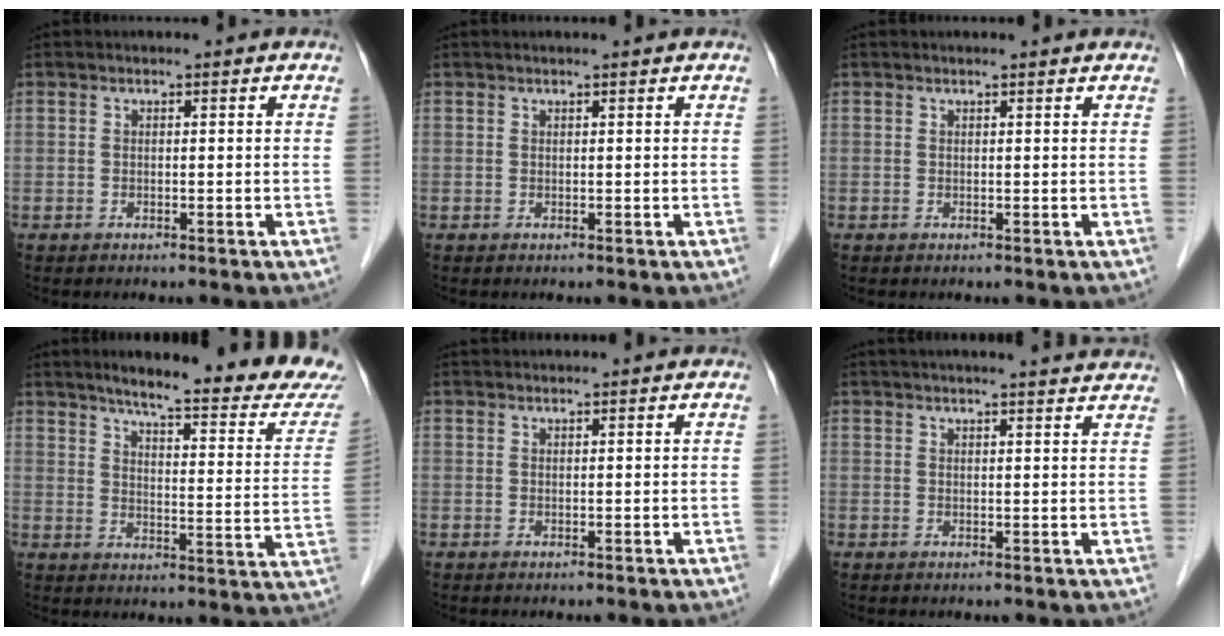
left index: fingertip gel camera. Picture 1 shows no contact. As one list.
[{"total": 1.1, "force": [1.0, 0.0, 0.4], "torque": [-0.007, 0.010, 0.015]}, {"total": 1.0, "force": [1.0, 0.3, 0.2], "torque": [-0.015, 0.008, 0.008]}, {"total": 21.7, "force": [18.8, 1.7, 10.6], "torque": [-0.137, -0.059, 0.228]}, {"total": 2.0, "force": [2.0, 0.0, 0.5], "torque": [-0.004, 0.028, 0.035]}, {"total": 12.2, "force": [11.2, 0.6, 4.8], "torque": [-0.064, 0.021, 0.127]}]